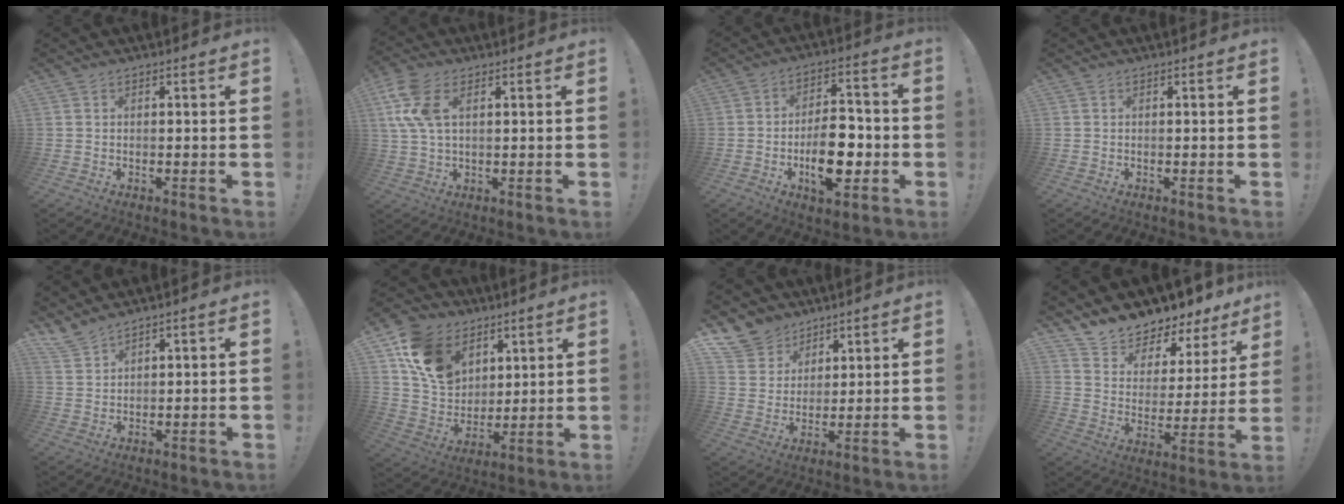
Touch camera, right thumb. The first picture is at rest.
{"total": 10.4, "force": [3.7, 5.8, 7.8], "torque": [-0.180, 0.002, 0.072]}
{"total": 14.6, "force": [-3.7, 8.0, 11.6], "torque": [-0.195, 0.019, -0.060]}
{"total": 0.0}
{"total": 4.6, "force": [4.1, 0.9, 1.8], "torque": [-0.039, -0.024, 0.078]}
{"total": 16.1, "force": [8.1, 11.9, 7.2], "torque": [-0.120, -0.040, 0.162]}
{"total": 10.2, "force": [7.2, 7.0, 1.6], "torque": [-0.035, -0.055, 0.145]}
{"total": 8.6, "force": [8.3, 2.3, 0.5], "torque": [-0.021, -0.095, 0.143]}